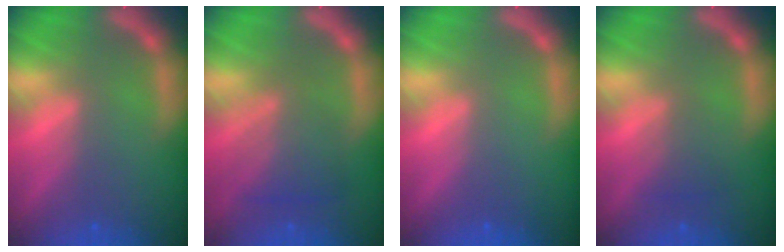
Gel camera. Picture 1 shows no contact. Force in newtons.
{"total": 5.1}
{"total": 0.0}
{"total": 2.0}